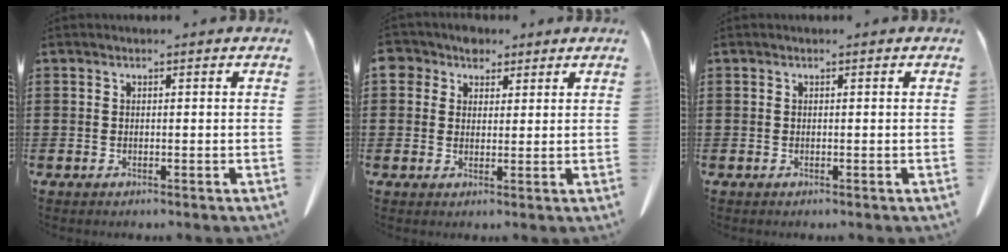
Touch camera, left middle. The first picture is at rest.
{"total": 4.1, "force": [2.6, 3.0, 1.0], "torque": [-0.030, 0.007, 0.047]}
{"total": 0.0}